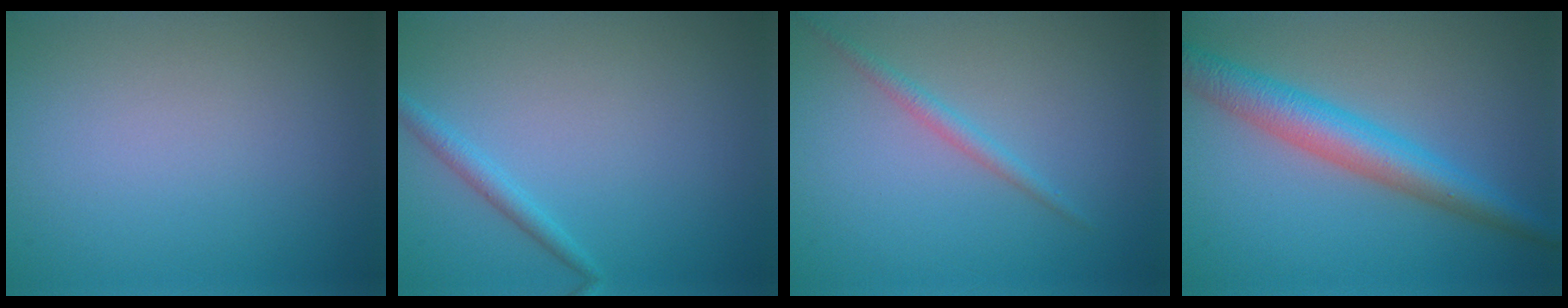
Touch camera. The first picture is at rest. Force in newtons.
{"total": 1.4, "press": 1.4, "slide": 0.1}
{"total": 1.3, "press": 1.3, "slide": 0.1}
{"total": 5.3, "press": 5.3, "slide": 0.1}